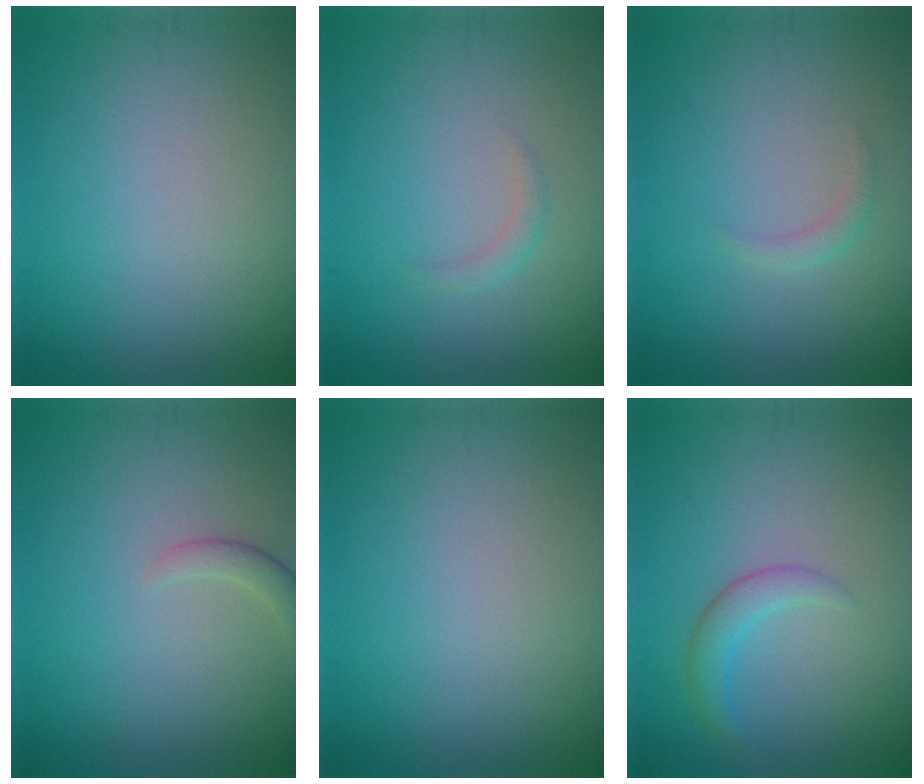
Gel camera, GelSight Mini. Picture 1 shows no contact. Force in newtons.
{"total": 0.9, "press": 0.9, "slide": 0.1}
{"total": 1.0, "press": 1.0, "slide": 0.0}
{"total": 1.4, "press": 1.4, "slide": 0.1}
{"total": 0.0}
{"total": 2.0, "press": 2.0, "slide": 0.1}